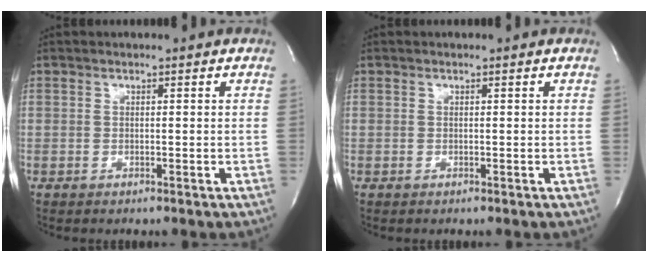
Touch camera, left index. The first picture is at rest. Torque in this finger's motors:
{"motor_torque": [-0.24, 0.18, 0.01, -0.01]}